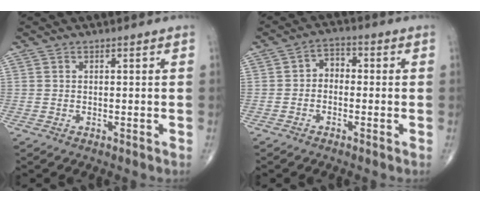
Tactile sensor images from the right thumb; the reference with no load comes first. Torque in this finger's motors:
{"motor_torque": [-0.32, 0.20, 0.05, -0.25, 0.04]}